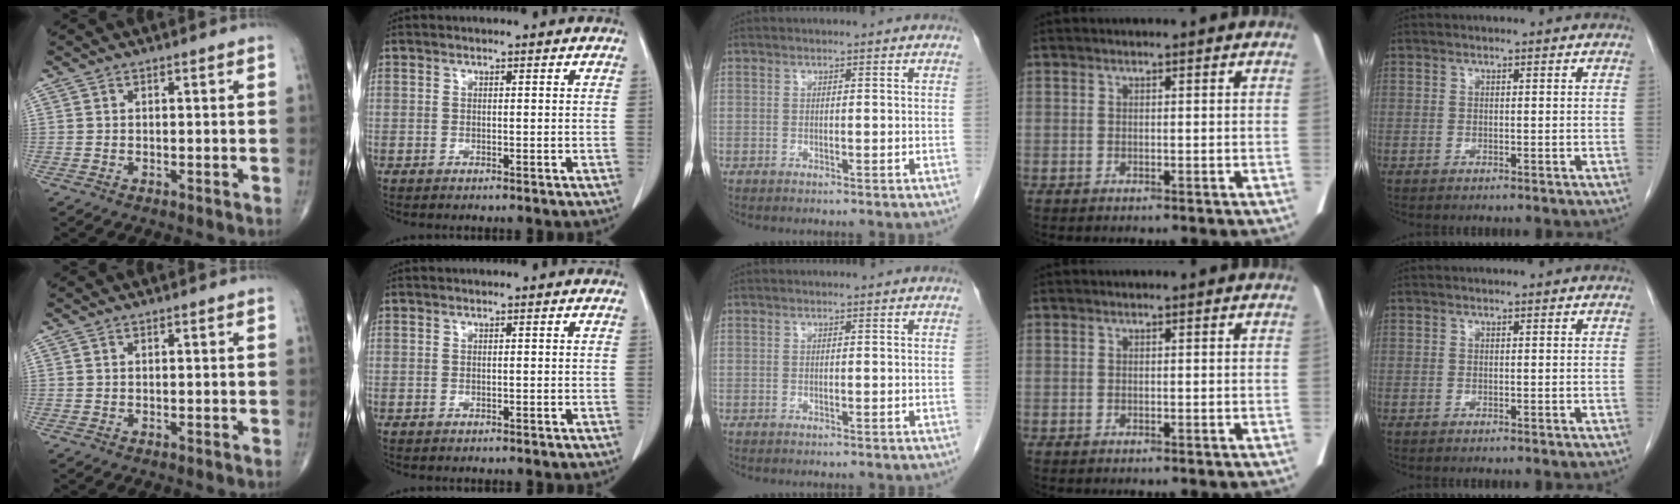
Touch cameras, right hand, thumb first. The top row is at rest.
{}